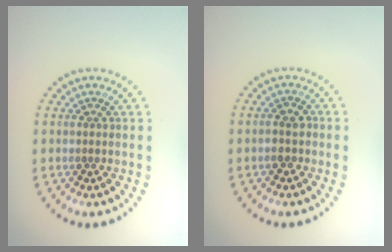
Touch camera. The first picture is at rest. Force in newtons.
{"total": 1.6, "press": 1.6, "slide": 0.4}